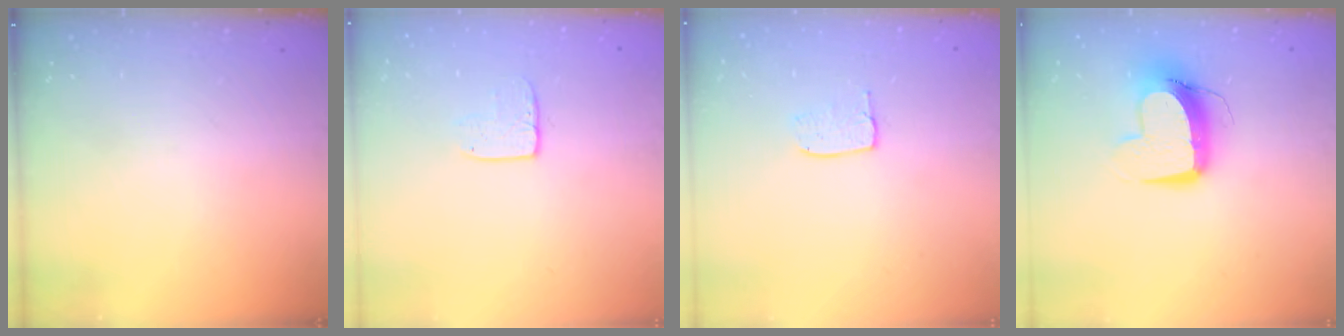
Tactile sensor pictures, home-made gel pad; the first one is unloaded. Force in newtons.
{"total": 6.5, "press": 6.5, "slide": 0.4}
{"total": 5.5, "press": 5.5, "slide": 0.3}
{"total": 11.5, "press": 11.5, "slide": 1.4}